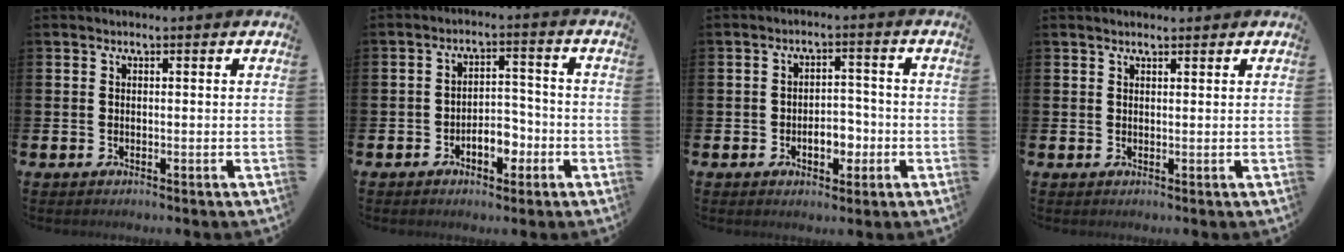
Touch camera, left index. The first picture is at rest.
{"total": 4.0, "force": [-2.2, 2.4, 2.4], "torque": [-0.037, 0.002, -0.046]}
{"total": 4.2, "force": [-1.4, 2.8, 2.8], "torque": [-0.039, 0.002, -0.032]}
{"total": 1.3, "force": [1.2, 0.3, 0.3], "torque": [0.007, -0.003, 0.018]}